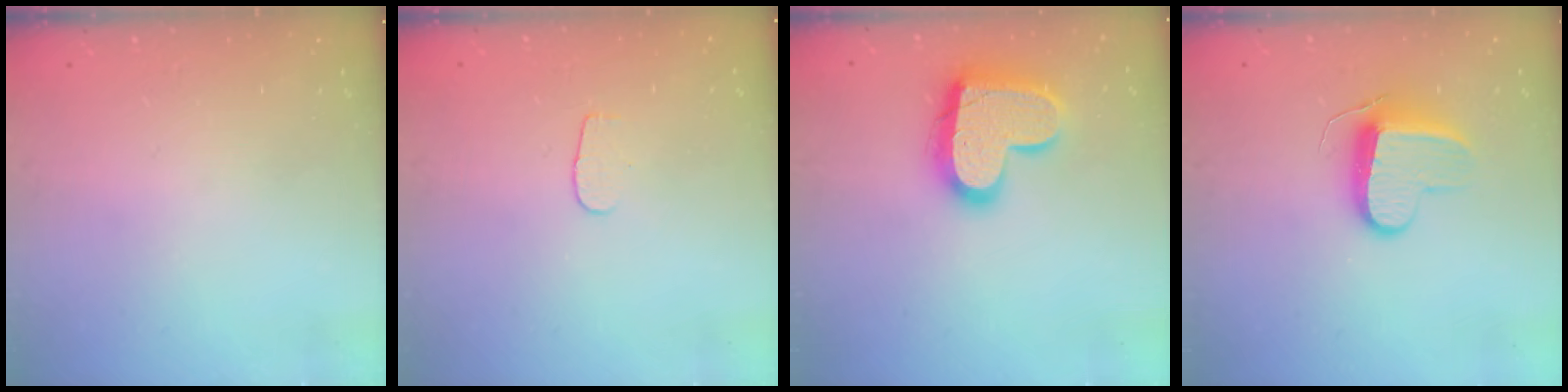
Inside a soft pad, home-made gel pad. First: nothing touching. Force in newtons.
{"total": 3.6, "press": 3.6, "slide": 0.4}
{"total": 18.3, "press": 18.3, "slide": 1.2}
{"total": 9.9, "press": 9.9, "slide": 0.2}